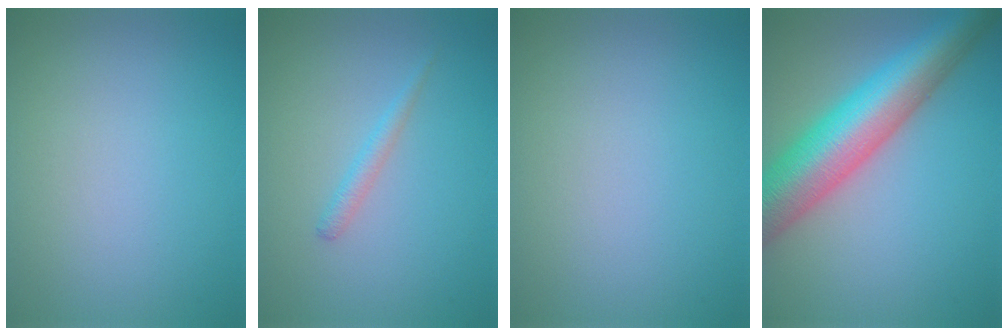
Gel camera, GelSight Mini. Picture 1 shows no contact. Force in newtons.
{"total": 1.2, "press": 1.1, "slide": 0.1}
{"total": 0.0}
{"total": 10.5, "press": 10.5, "slide": 0.5}